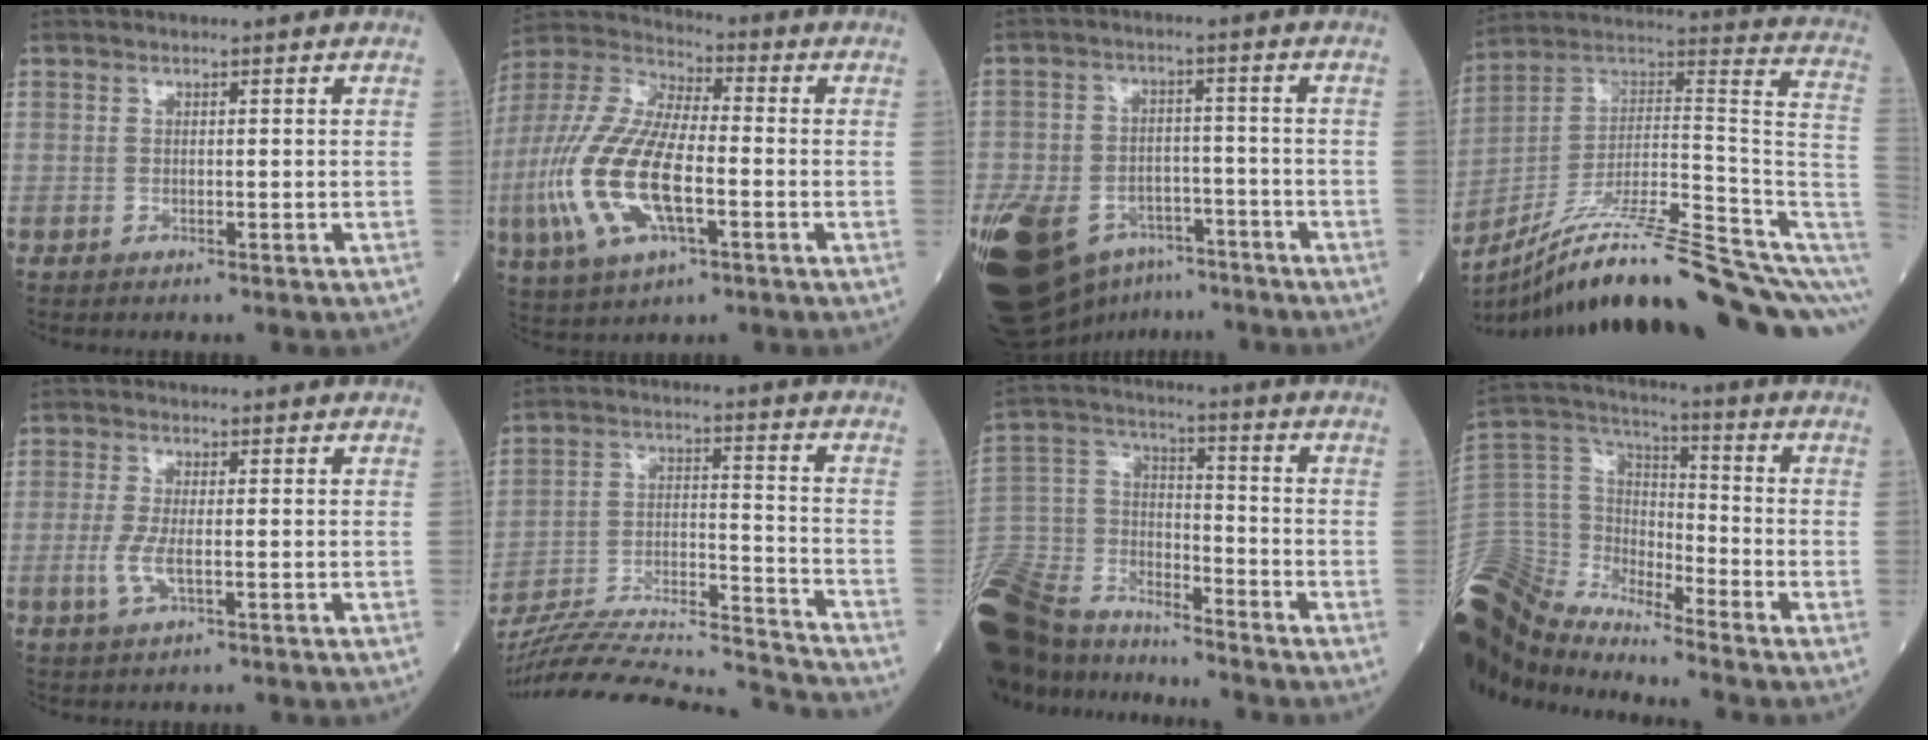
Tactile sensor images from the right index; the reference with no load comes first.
{"total": 17.2, "force": [-4.1, 6.3, 15.5], "torque": [-0.346, -0.005, -0.081]}
{"total": 22.2, "force": [-12.6, 13.9, 12.0], "torque": [-0.319, -0.008, -0.198]}
{"total": 25.7, "force": [-16.9, 3.1, 19.1], "torque": [-0.202, 0.050, -0.266]}
{"total": 3.7, "force": [-0.8, 1.0, 3.5], "torque": [-0.079, -0.006, -0.015]}
{"total": 24.0, "force": [-22.7, 0.4, 7.6], "torque": [-0.132, -0.001, -0.349]}
{"total": 20.1, "force": [-18.1, 5.7, 6.8], "torque": [-0.180, -0.001, -0.332]}
{"total": 19.3, "force": [-17.4, 4.4, 7.1], "torque": [-0.168, 0.036, -0.321]}